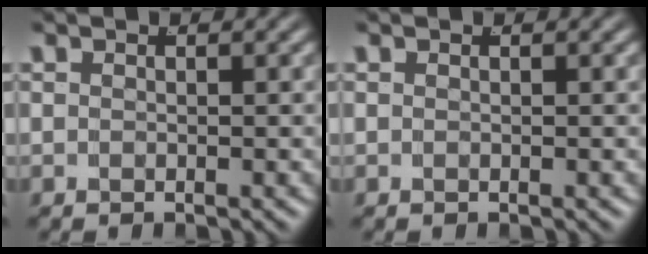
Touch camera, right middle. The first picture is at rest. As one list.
[{"total": 0.0}]